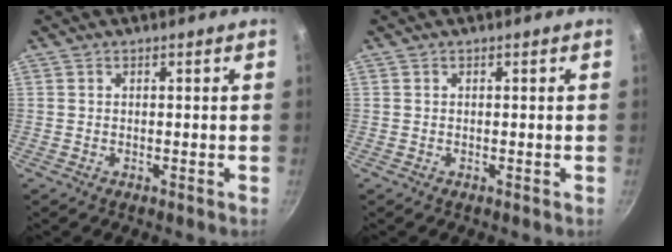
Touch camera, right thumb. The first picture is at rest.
{"total": 0.0}